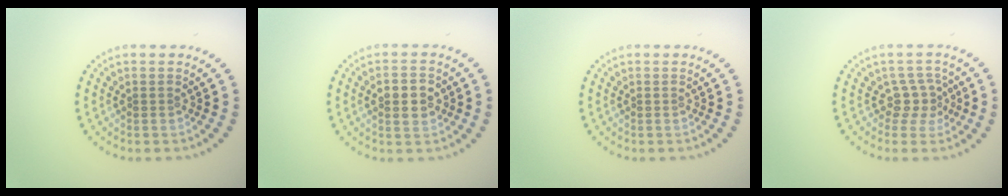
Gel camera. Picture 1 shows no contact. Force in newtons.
{"total": 2.8, "press": 2.8, "slide": 0.1}
{"total": 0.0}
{"total": 2.2, "press": 1.6, "slide": 1.6}